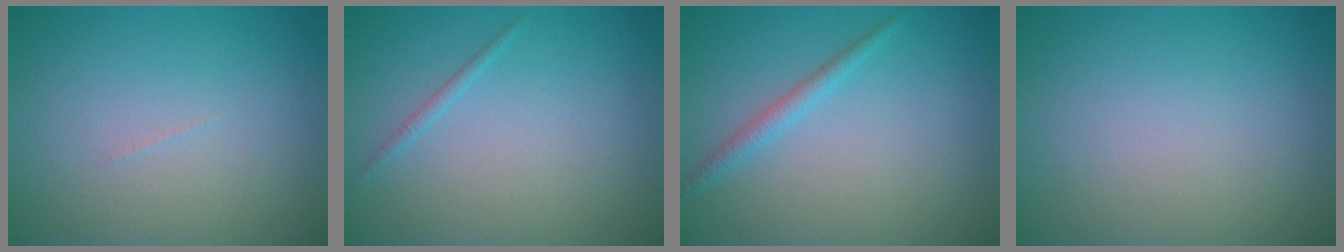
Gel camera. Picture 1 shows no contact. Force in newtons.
{"total": 0.7, "press": 0.7, "slide": 0.1}
{"total": 1.5, "press": 1.5, "slide": 0.1}
{"total": 0.0}